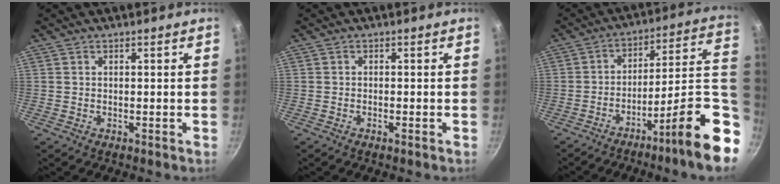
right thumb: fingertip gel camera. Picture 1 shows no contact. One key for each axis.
{"total": 0.6, "fx": -0.4, "fy": 0.0, "fz": 0.4, "tx": -0.013, "ty": 0.002, "tz": -0.009}
{"total": 18.4, "fx": -6.1, "fy": 3.5, "fz": 17.0, "tx": -0.214, "ty": 0.033, "tz": -0.097}